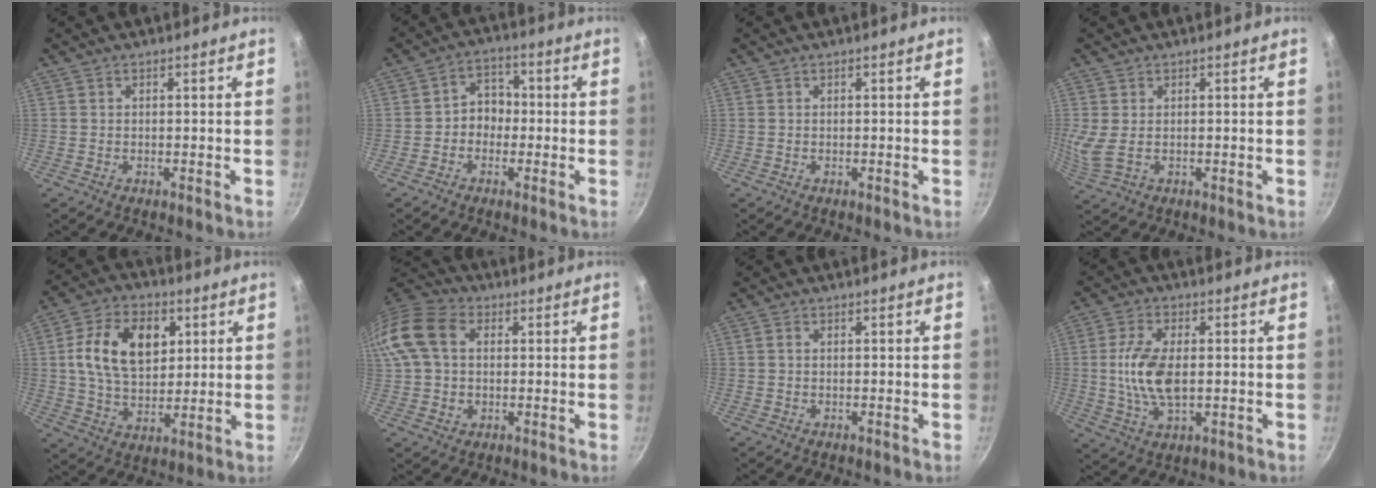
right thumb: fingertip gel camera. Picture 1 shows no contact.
{"total": 5.5, "force": [-1.0, 4.6, 2.8], "torque": [-0.002, 0.022, -0.025]}
{"total": 0.0}
{"total": 4.1, "force": [0.5, 2.1, 3.5], "torque": [-0.069, -0.006, 0.019]}
{"total": 15.4, "force": [3.8, 10.2, 10.9], "torque": [-0.165, -0.002, 0.061]}
{"total": 14.2, "force": [2.4, 10.3, 9.5], "torque": [-0.187, 0.015, 0.030]}
{"total": 0.7, "force": [0.1, 0.5, 0.4], "torque": [-0.007, 0.004, 0.001]}
{"total": 10.2, "force": [0.2, 5.2, 8.7], "torque": [-0.173, 0.000, 0.003]}